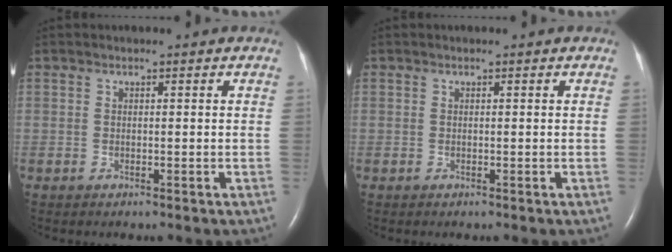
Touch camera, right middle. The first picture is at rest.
{"total": 0.0}